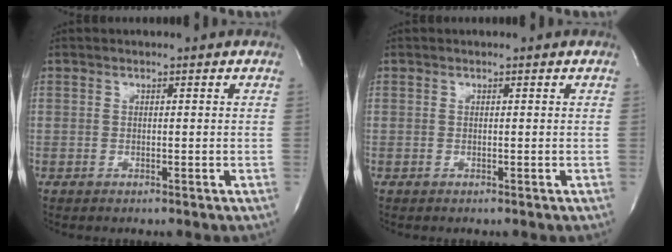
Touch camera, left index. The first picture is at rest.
{"total": 0.0}